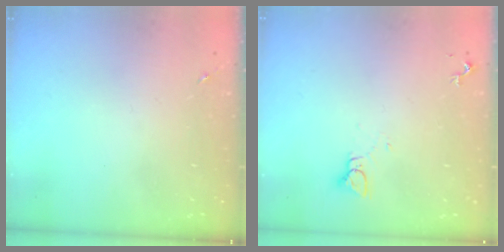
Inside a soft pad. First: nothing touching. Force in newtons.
{"total": 2.8, "press": 2.8, "slide": 0.1}